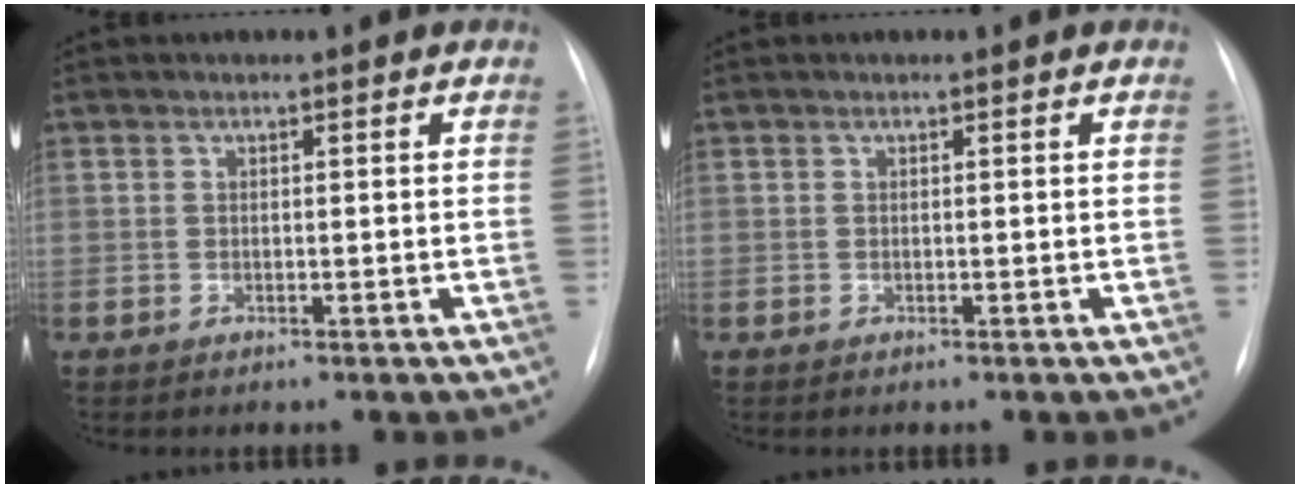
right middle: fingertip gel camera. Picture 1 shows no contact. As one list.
[{"total": 0.0}]